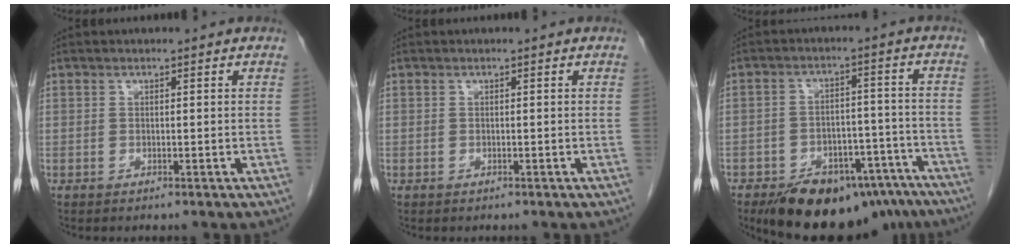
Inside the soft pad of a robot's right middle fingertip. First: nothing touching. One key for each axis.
{"total": 0.0}
{"total": 17.7, "fx": -13.6, "fy": 8.0, "fz": 8.0, "tx": -0.098, "ty": 0.016, "tz": -0.185}